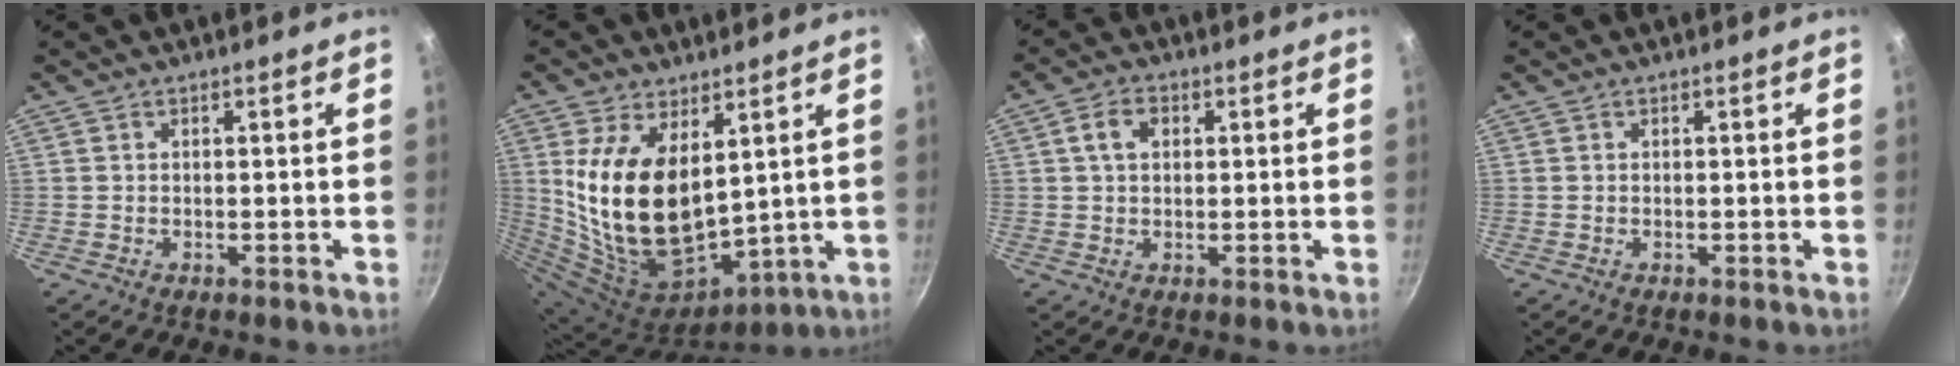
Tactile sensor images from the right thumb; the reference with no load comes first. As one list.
[{"total": 21.0, "force": [4.6, 12.2, 16.4], "torque": [-0.301, -0.047, 0.106]}, {"total": 4.5, "force": [1.2, 3.1, 3.0], "torque": [-0.043, 0.007, 0.016]}, {"total": 0.0}]